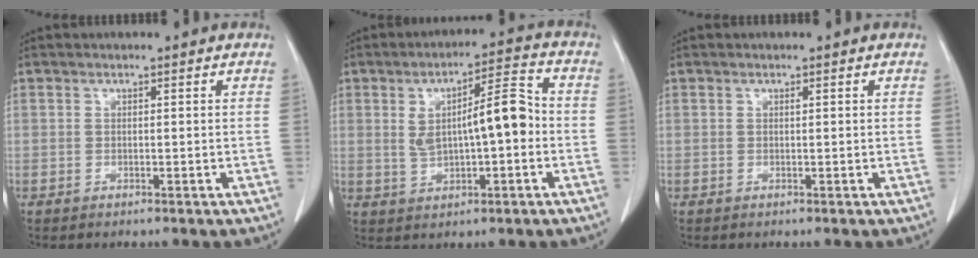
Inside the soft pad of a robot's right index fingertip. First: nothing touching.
{"total": 9.7, "force": [0.2, 2.6, 9.3], "torque": [-0.156, 0.026, 0.007]}
{"total": 0.0}